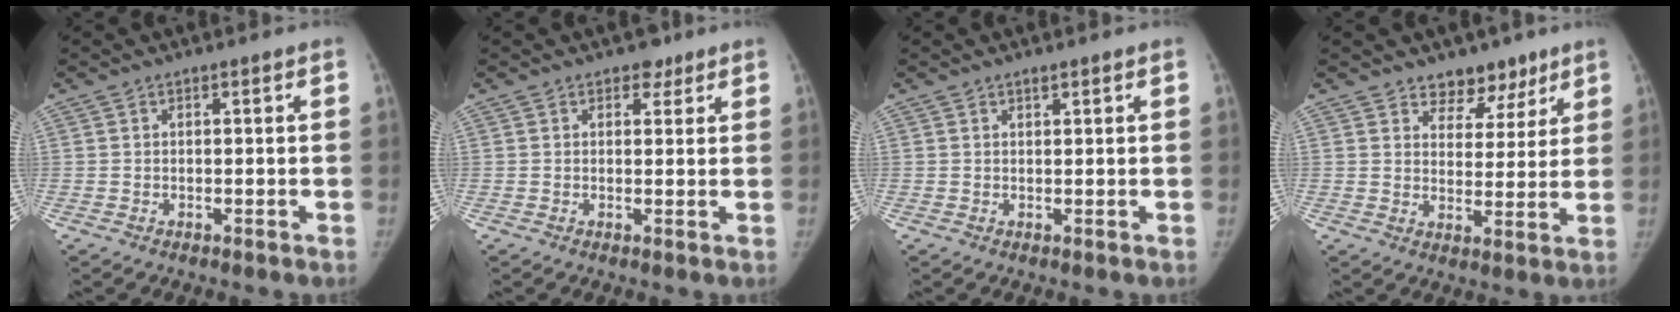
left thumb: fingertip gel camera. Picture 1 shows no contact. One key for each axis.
{"total": 2.4, "fx": 1.5, "fy": 1.7, "fz": 0.6, "tx": 0.009, "ty": -0.006, "tz": 0.015}
{"total": 0.8, "fx": 0.6, "fy": 0.3, "fz": 0.3, "tx": -0.004, "ty": -0.004, "tz": 0.009}
{"total": 7.4, "fx": 5.4, "fy": 4.7, "fz": 1.8, "tx": 0.018, "ty": -0.031, "tz": 0.081}